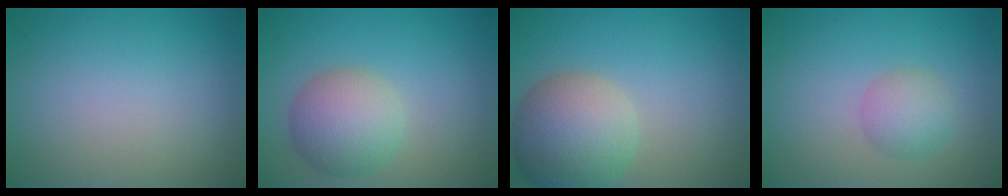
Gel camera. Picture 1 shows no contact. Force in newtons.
{"total": 5.0, "press": 5.0, "slide": 0.3}
{"total": 7.6, "press": 7.5, "slide": 0.5}
{"total": 2.5, "press": 2.5, "slide": 0.1}